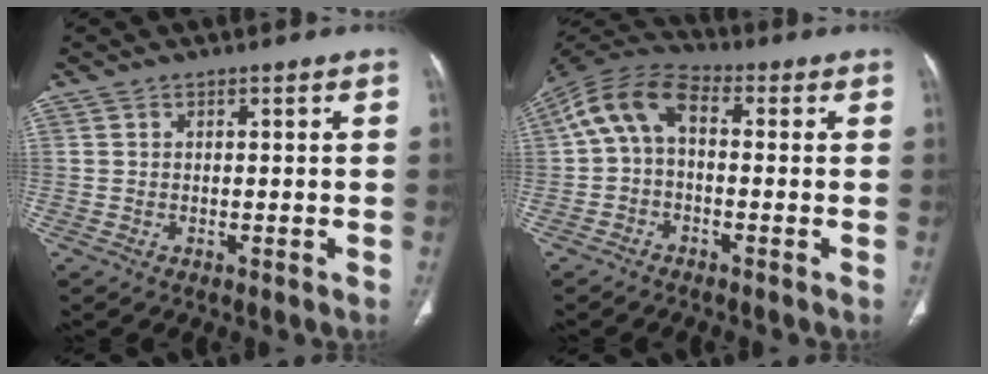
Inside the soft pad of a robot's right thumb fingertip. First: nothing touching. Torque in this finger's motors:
{"motor_torque": [0.18, 0.15, 1.06, -0.17, 0.34]}